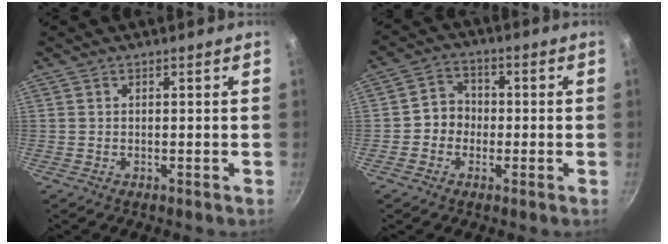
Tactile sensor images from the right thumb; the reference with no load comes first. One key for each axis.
{"total": 5.2, "fx": -0.9, "fy": 4.7, "fz": 2.0, "tx": 0.002, "ty": 0.017, "tz": -0.026}